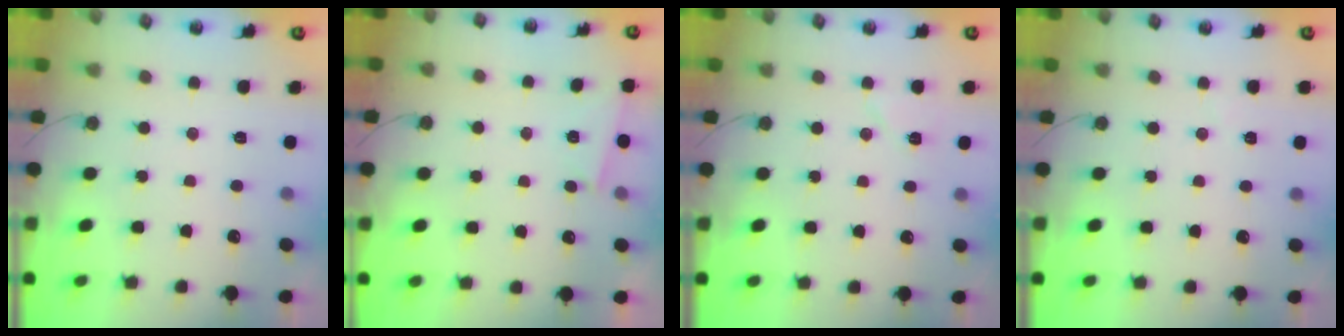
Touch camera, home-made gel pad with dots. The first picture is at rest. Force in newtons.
{"total": 2.1, "press": 2.1, "slide": 0.5}
{"total": 5.7, "press": 5.5, "slide": 1.3}
{"total": 3.0, "press": 2.0, "slide": 2.2}